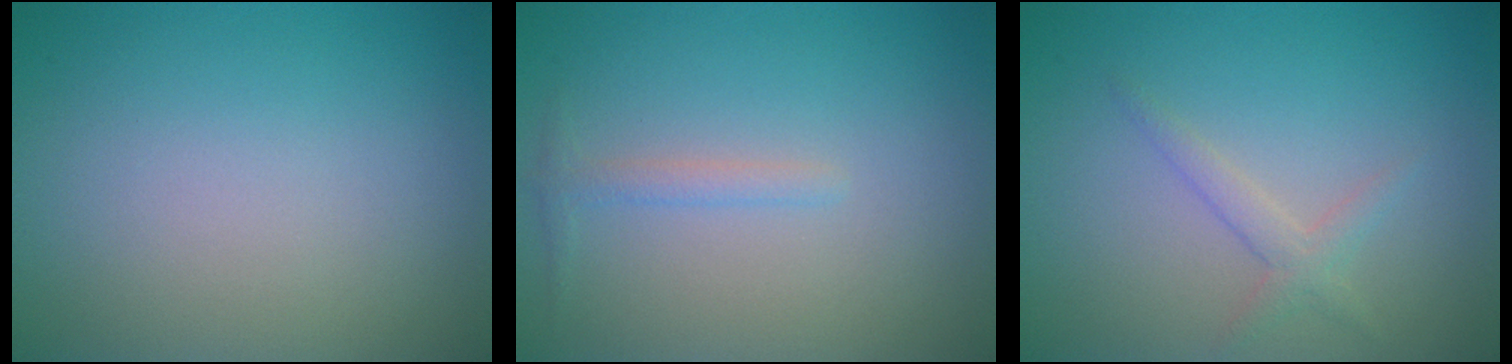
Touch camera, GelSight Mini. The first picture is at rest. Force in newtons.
{"total": 1.1, "press": 1.1, "slide": 0.0}
{"total": 1.6, "press": 1.6, "slide": 0.1}